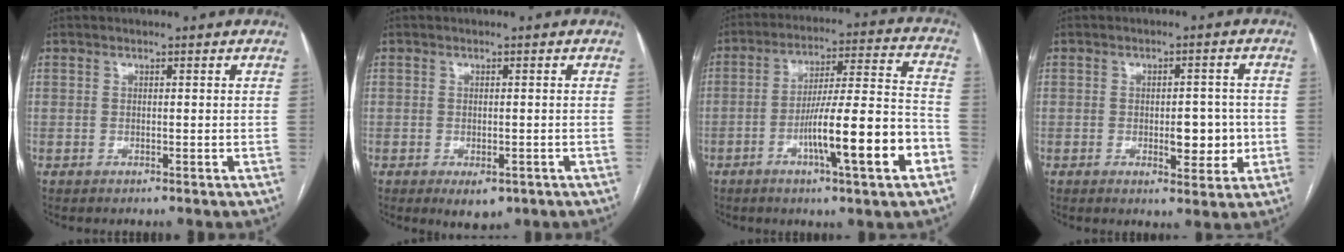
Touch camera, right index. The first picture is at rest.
{"total": 3.6, "force": [-1.8, 1.9, 2.4], "torque": [-0.030, -0.002, -0.015]}
{"total": 15.6, "force": [-6.0, 0.8, 14.4], "torque": [-0.233, 0.005, -0.091]}
{"total": 5.5, "force": [-0.8, 2.5, 4.9], "torque": [-0.057, 0.004, -0.004]}